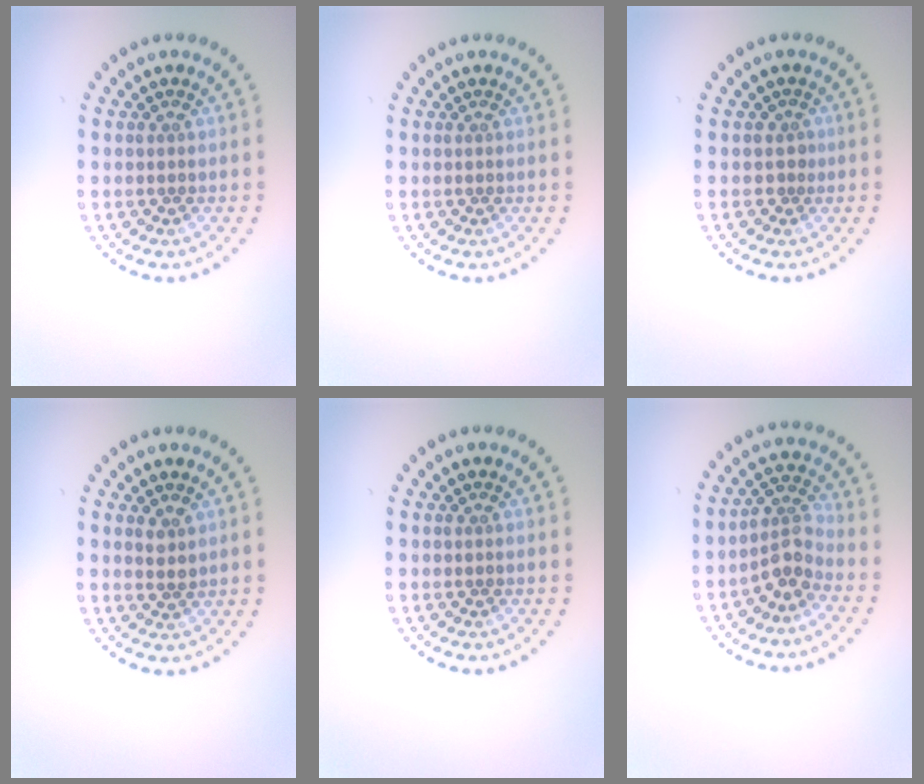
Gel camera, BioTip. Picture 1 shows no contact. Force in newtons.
{"total": 0.0}
{"total": 1.0, "press": 0.7, "slide": 0.7}
{"total": 1.3, "press": 1.1, "slide": 0.7}
{"total": 0.0}
{"total": 2.9, "press": 2.3, "slide": 1.8}